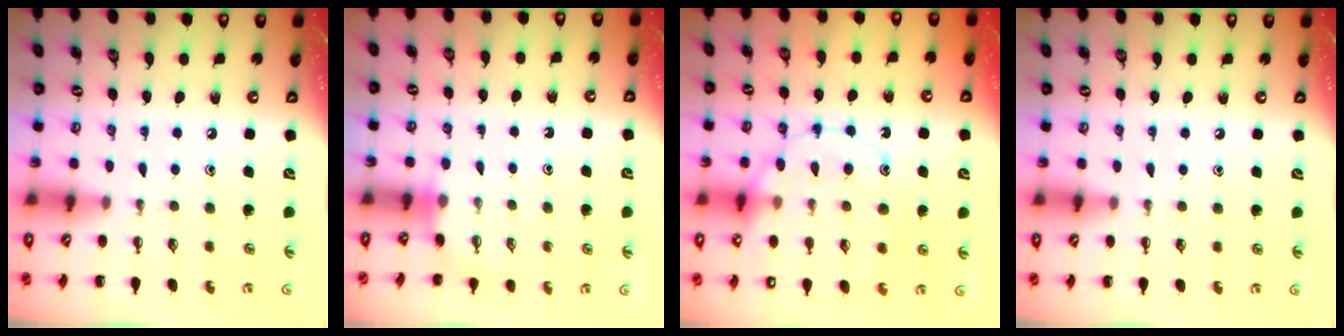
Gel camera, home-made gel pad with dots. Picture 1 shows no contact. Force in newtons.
{"total": 2.6, "press": 2.5, "slide": 0.9}
{"total": 15.9, "press": 15.9, "slide": 1.2}
{"total": 3.6, "press": 3.4, "slide": 1.3}